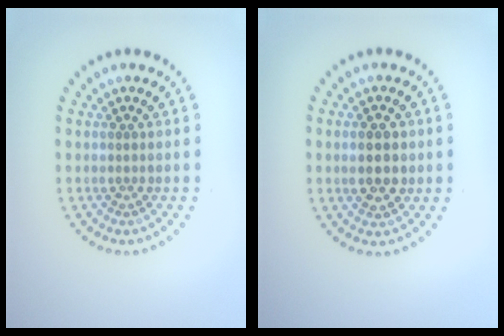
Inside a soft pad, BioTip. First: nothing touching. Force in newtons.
{"total": 2.8, "press": 2.8, "slide": 0.2}